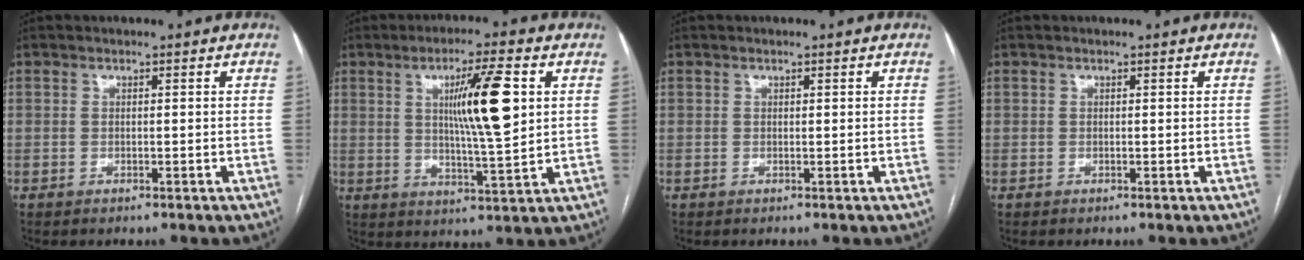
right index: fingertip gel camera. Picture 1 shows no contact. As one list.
[{"total": 11.1, "force": [2.8, 0.6, 10.7], "torque": [-0.175, -0.003, 0.047]}, {"total": 0.0}, {"total": 0.0}]